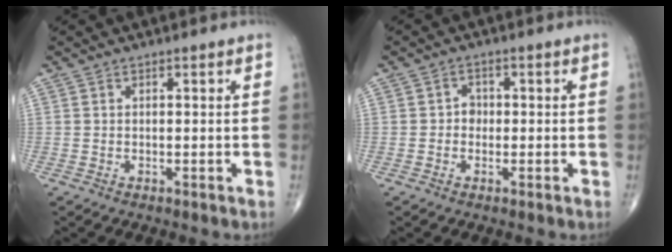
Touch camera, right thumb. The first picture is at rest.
{"total": 2.0, "force": [-0.2, 1.8, 0.9], "torque": [0.006, 0.008, -0.009]}